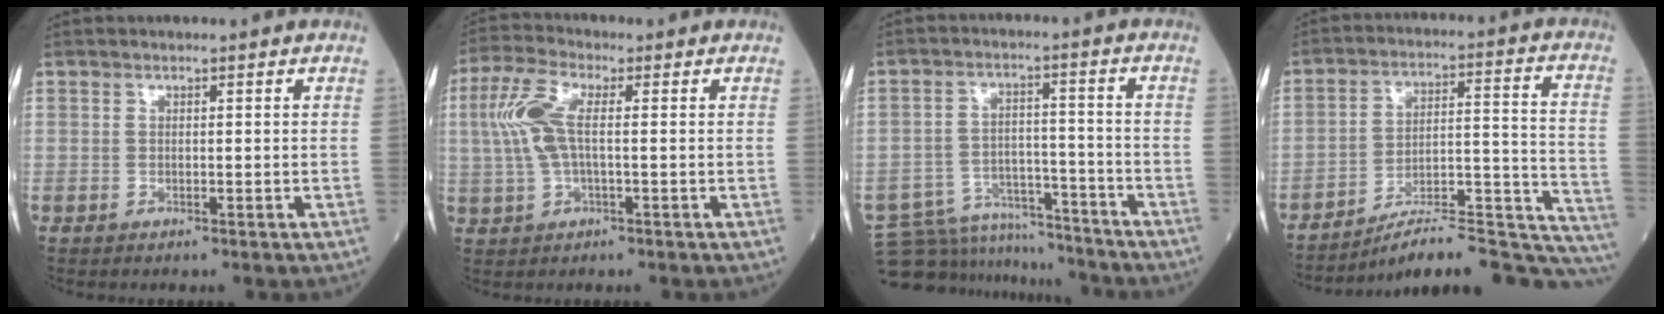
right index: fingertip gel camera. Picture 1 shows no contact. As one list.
[{"total": 7.2, "force": [0.8, 2.1, 6.8], "torque": [-0.171, 0.017, 0.014]}, {"total": 14.0, "force": [-13.6, 3.2, 1.3], "torque": [-0.025, 0.025, -0.208]}, {"total": 23.6, "force": [-22.2, 1.6, 7.8], "torque": [-0.037, 0.038, -0.308]}]